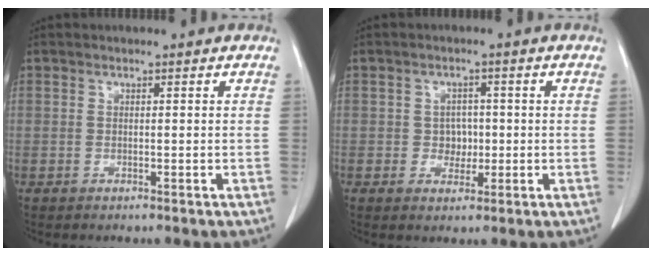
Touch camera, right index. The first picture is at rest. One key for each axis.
{"total": 3.0, "fx": -0.2, "fy": 2.5, "fz": 1.5, "tx": -0.015, "ty": 0.006, "tz": -0.002}